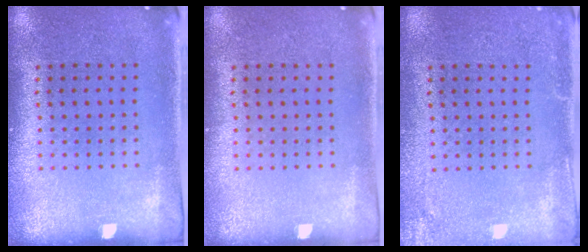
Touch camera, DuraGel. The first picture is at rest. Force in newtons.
{"total": 0.0}
{"total": 2.1, "press": 2.1, "slide": 0.2}